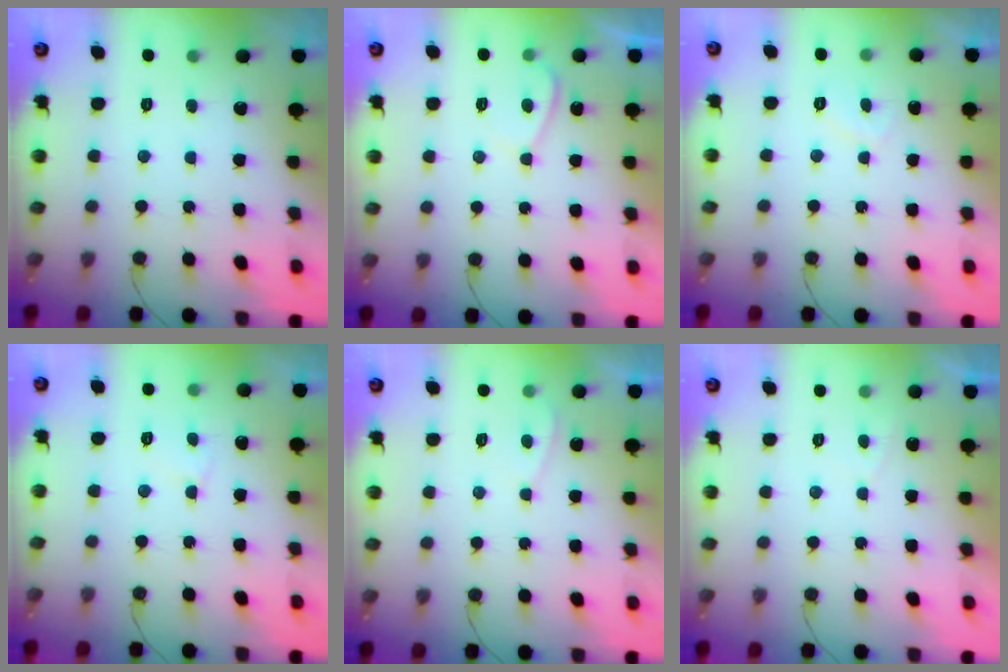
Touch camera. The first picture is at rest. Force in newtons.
{"total": 2.7, "press": 2.7, "slide": 0.4}
{"total": 1.3, "press": 1.2, "slide": 0.6}
{"total": 3.6, "press": 3.6, "slide": 0.3}
{"total": 2.8, "press": 2.7, "slide": 0.3}
{"total": 0.6, "press": 0.4, "slide": 0.4}